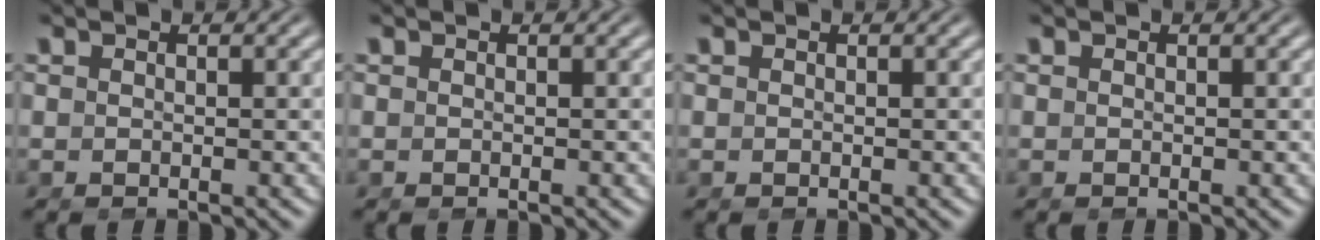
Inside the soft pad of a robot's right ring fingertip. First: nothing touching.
{"total": 0.0}
{"total": 0.0}
{"total": 0.0}